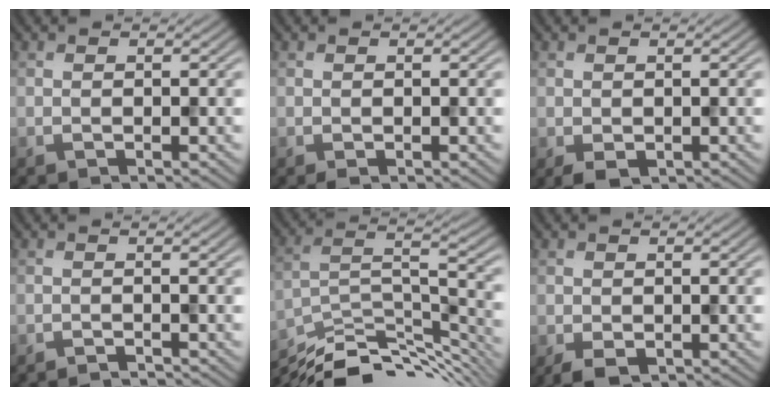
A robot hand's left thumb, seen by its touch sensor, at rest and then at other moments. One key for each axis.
{"total": 0.7, "fx": -0.4, "fy": 0.4, "fz": 0.5, "tx": -0.011, "ty": -0.003, "tz": -0.007}
{"total": 2.0, "fx": -0.8, "fy": 1.4, "fz": 1.2, "tx": -0.030, "ty": -0.011, "tz": -0.014}
{"total": 1.4, "fx": -1.1, "fy": 0.1, "fz": 0.8, "tx": -0.004, "ty": -0.002, "tz": -0.023}
{"total": 12.7, "fx": -10.7, "fy": 2.8, "fz": 6.3, "tx": -0.114, "ty": 0.006, "tz": -0.183}
{"total": 2.5, "fx": -1.2, "fy": 1.7, "fz": 1.5, "tx": -0.037, "ty": -0.013, "tz": -0.023}